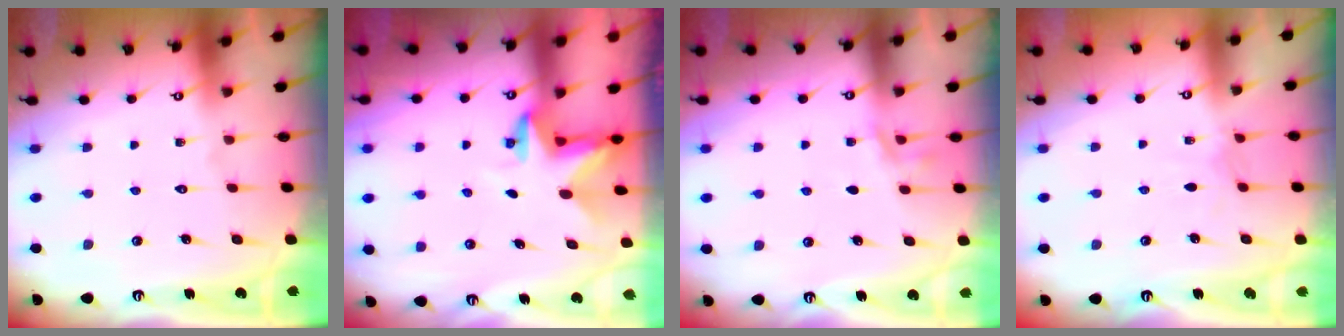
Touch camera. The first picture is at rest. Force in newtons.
{"total": 2.8, "press": 2.8, "slide": 0.2}
{"total": 3.3, "press": 2.9, "slide": 1.7}
{"total": 3.0, "press": 3.0, "slide": 0.3}